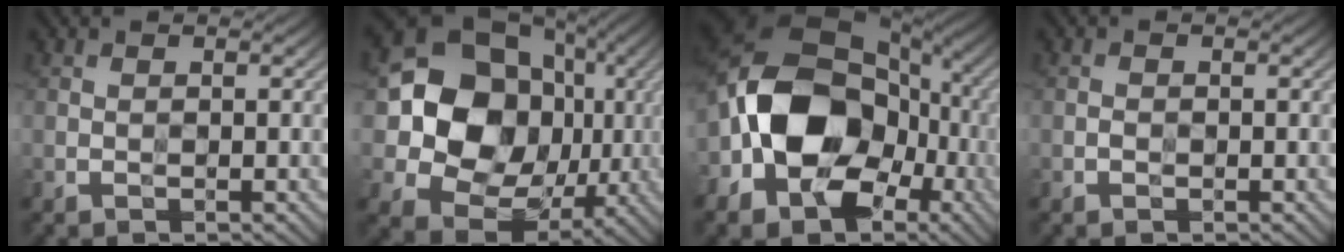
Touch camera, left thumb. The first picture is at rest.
{"total": 16.3, "force": [1.2, 13.9, 8.4], "torque": [-0.183, -0.014, 0.019]}
{"total": 15.9, "force": [-3.7, 11.5, 10.3], "torque": [-0.182, -0.004, -0.075]}
{"total": 0.6, "force": [-0.3, 0.4, 0.3], "torque": [-0.007, 0.000, -0.007]}